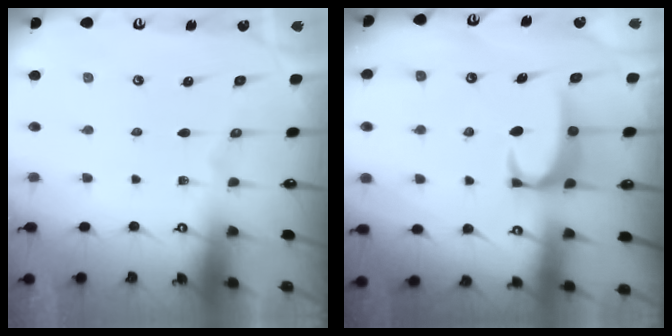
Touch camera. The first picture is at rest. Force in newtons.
{"total": 2.9, "press": 2.9, "slide": 0.3}